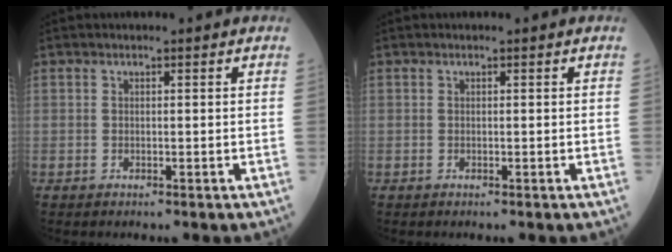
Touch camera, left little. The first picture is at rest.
{"total": 0.0}